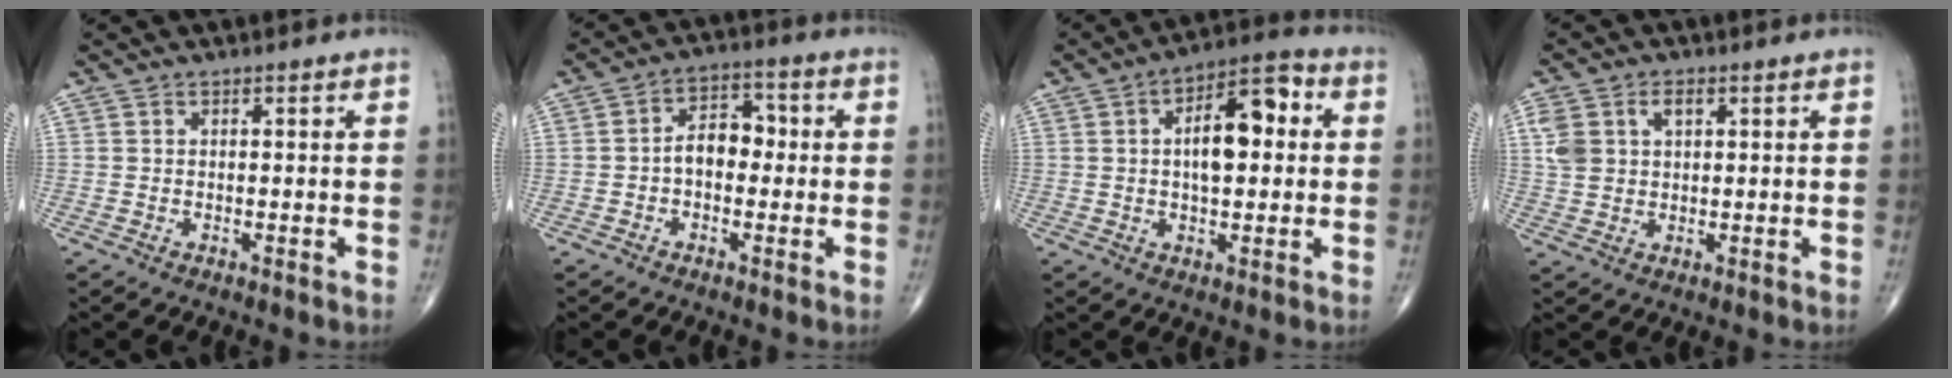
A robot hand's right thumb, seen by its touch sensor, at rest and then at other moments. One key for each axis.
{"total": 6.3, "fx": -0.6, "fy": 4.2, "fz": 4.7, "tx": -0.055, "ty": 0.025, "tz": -0.020}
{"total": 12.2, "fx": 1.8, "fy": 5.7, "fz": 10.6, "tx": -0.148, "ty": 0.021, "tz": 0.021}
{"total": 6.3, "fx": 2.2, "fy": 4.1, "fz": 4.3, "tx": -0.088, "ty": 0.007, "tz": 0.047}